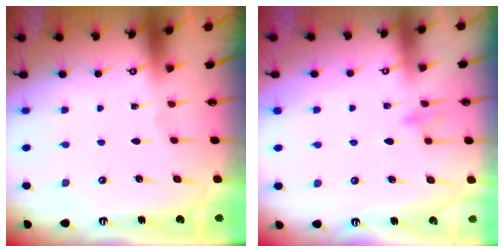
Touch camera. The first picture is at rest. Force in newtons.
{"total": 9.2, "press": 9.1, "slide": 0.9}